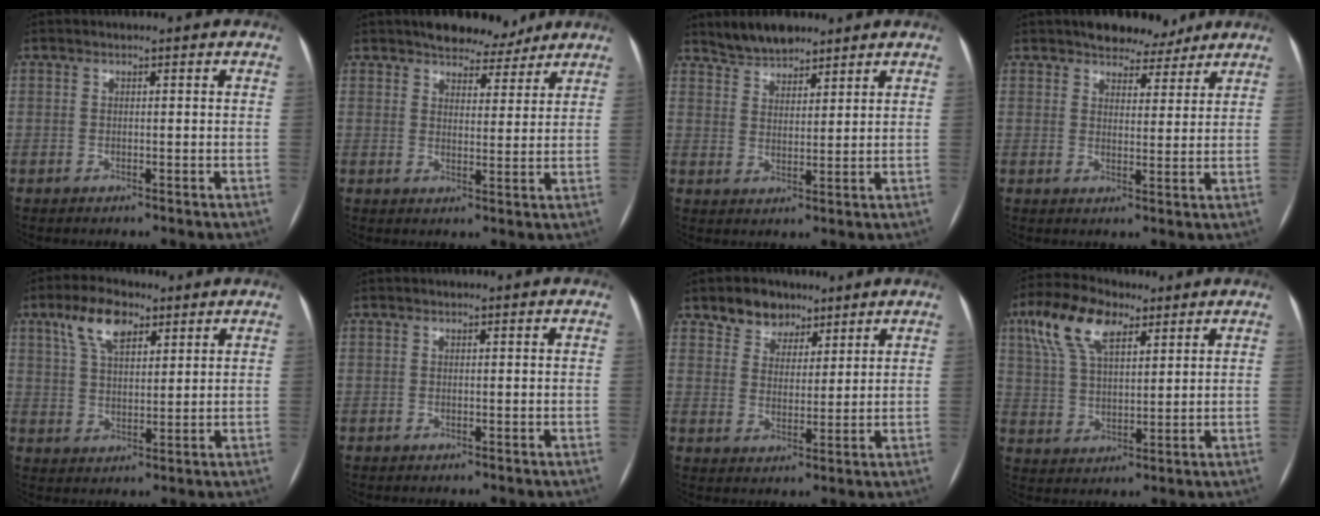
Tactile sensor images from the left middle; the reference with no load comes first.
{"total": 7.4, "force": [6.4, 3.0, 2.4], "torque": [-0.023, 0.007, 0.088]}
{"total": 5.8, "force": [5.1, 2.0, 1.7], "torque": [-0.036, 0.010, 0.098]}
{"total": 6.7, "force": [5.6, 3.1, 2.1], "torque": [-0.021, 0.008, 0.079]}
{"total": 8.0, "force": [4.6, 3.5, 5.5], "torque": [-0.110, 0.018, 0.088]}
{"total": 0.0}
{"total": 6.3, "force": [4.5, 4.1, 1.4], "torque": [-0.024, 0.010, 0.081]}
{"total": 11.1, "force": [6.1, 4.7, 8.0], "torque": [-0.175, 0.028, 0.118]}